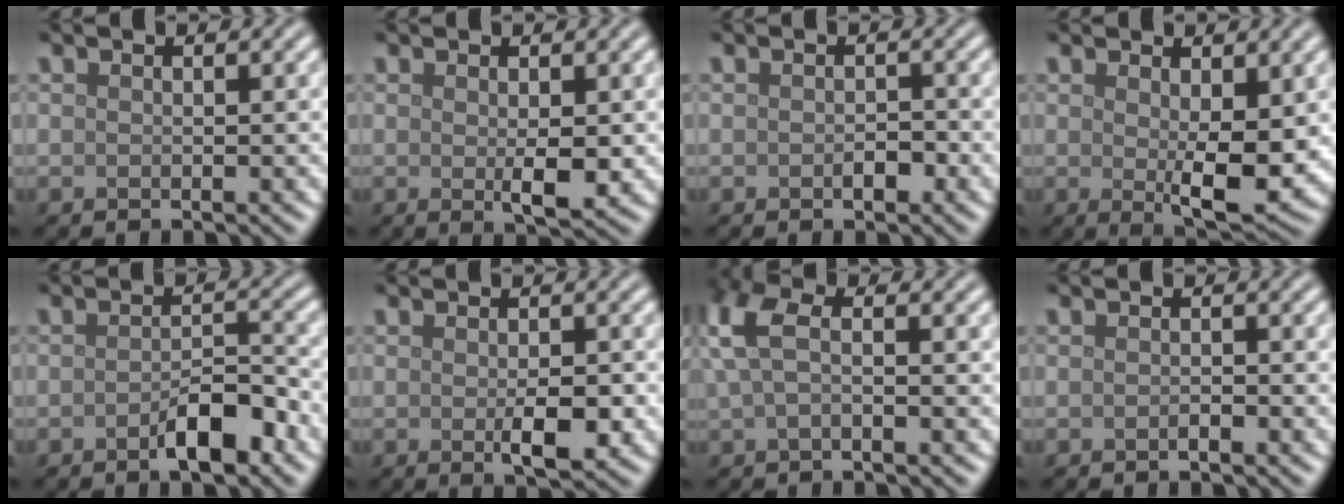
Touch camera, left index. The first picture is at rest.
{"total": 2.3, "force": [-0.1, 0.6, 2.2], "torque": [-0.036, -0.007, 0.002]}
{"total": 1.2, "force": [-0.5, 0.7, 0.8], "torque": [-0.013, -0.001, -0.007]}
{"total": 4.5, "force": [0.3, 1.5, 4.2], "torque": [-0.066, -0.014, 0.010]}
{"total": 3.7, "force": [-2.0, 1.2, 2.9], "torque": [-0.043, 0.008, -0.034]}
{"total": 3.1, "force": [-0.8, 1.1, 2.8], "torque": [-0.044, -0.007, -0.008]}
{"total": 4.2, "force": [1.0, 2.0, 3.6], "torque": [-0.091, 0.010, 0.010]}
{"total": 0.6, "force": [-0.5, 0.1, 0.3], "torque": [-0.005, 0.000, -0.008]}